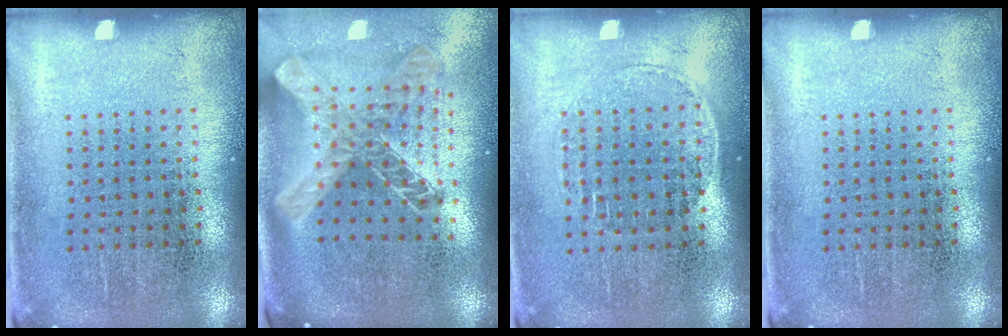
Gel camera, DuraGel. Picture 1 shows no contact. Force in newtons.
{"total": 1.9, "press": 1.6, "slide": 1.1}
{"total": 1.2, "press": 1.0, "slide": 0.7}
{"total": 0.0}